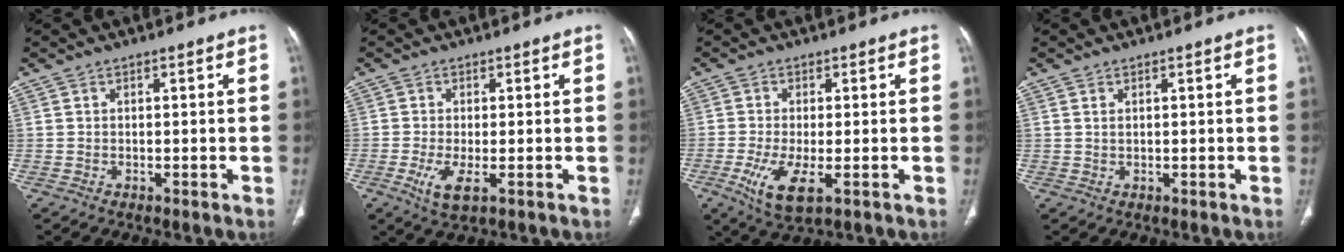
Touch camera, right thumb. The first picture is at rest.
{"total": 4.8, "force": [-1.6, 1.5, 4.3], "torque": [-0.092, -0.013, -0.026]}
{"total": 7.6, "force": [-2.5, 2.5, 6.8], "torque": [-0.143, -0.018, -0.041]}
{"total": 0.9, "force": [0.5, 0.4, 0.7], "torque": [-0.015, 0.002, 0.012]}